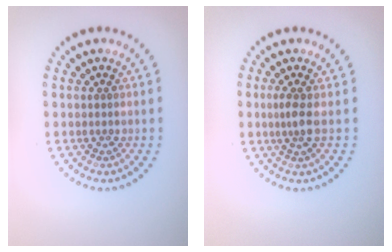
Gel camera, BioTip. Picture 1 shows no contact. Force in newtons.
{"total": 1.7, "press": 1.3, "slide": 1.1}